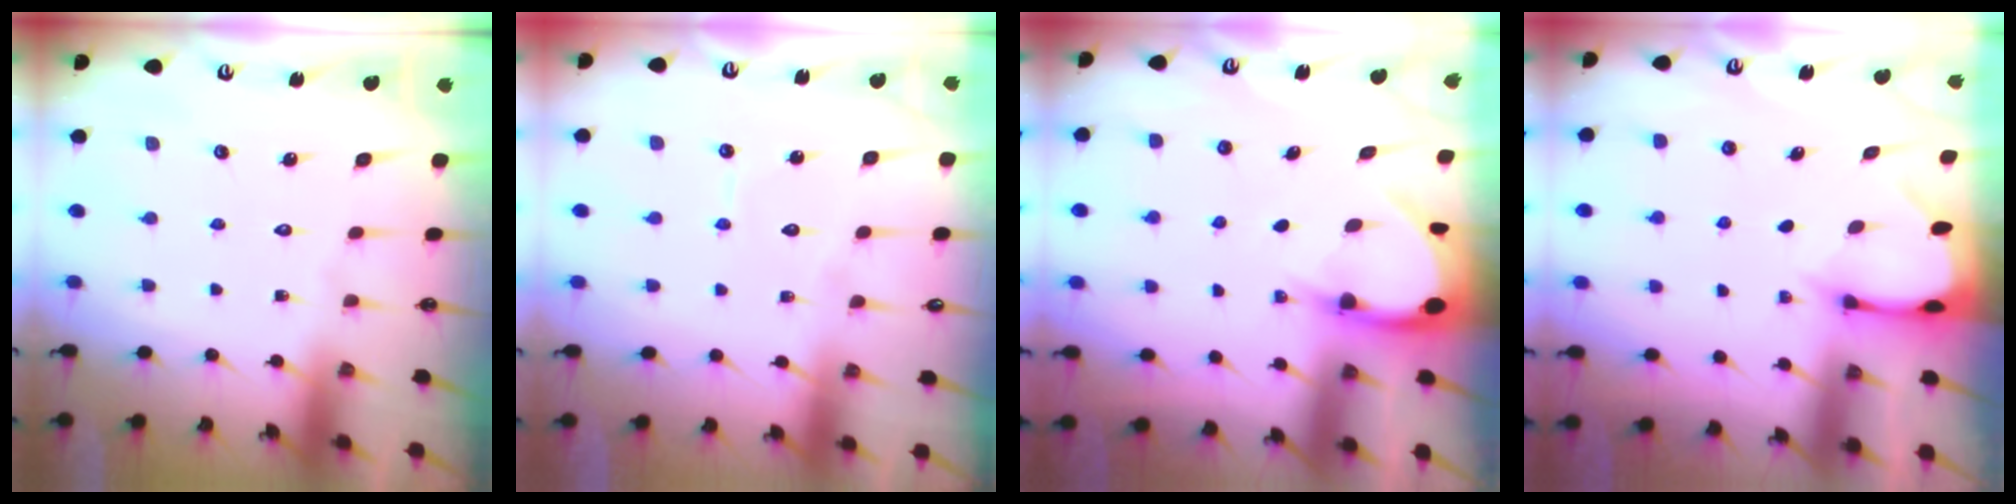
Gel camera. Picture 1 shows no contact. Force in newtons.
{"total": 3.8, "press": 3.8, "slide": 0.2}
{"total": 4.1, "press": 4.1, "slide": 0.2}
{"total": 2.0, "press": 2.0, "slide": 0.1}